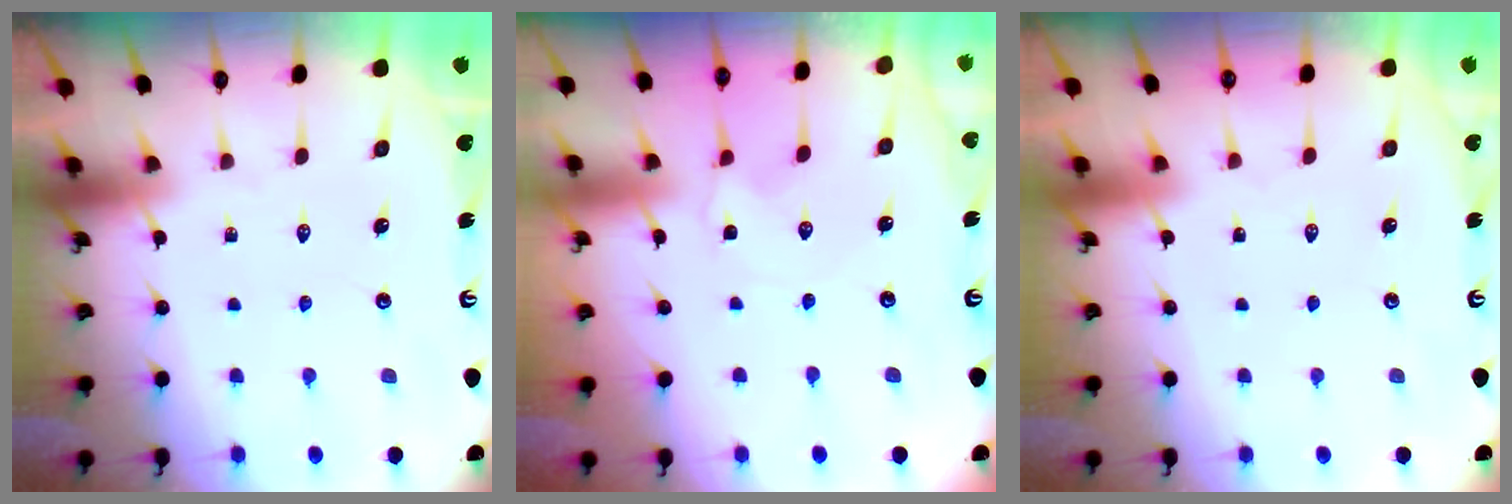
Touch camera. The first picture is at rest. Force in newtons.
{"total": 1.5, "press": 1.4, "slide": 0.2}
{"total": 1.5, "press": 1.5, "slide": 0.1}